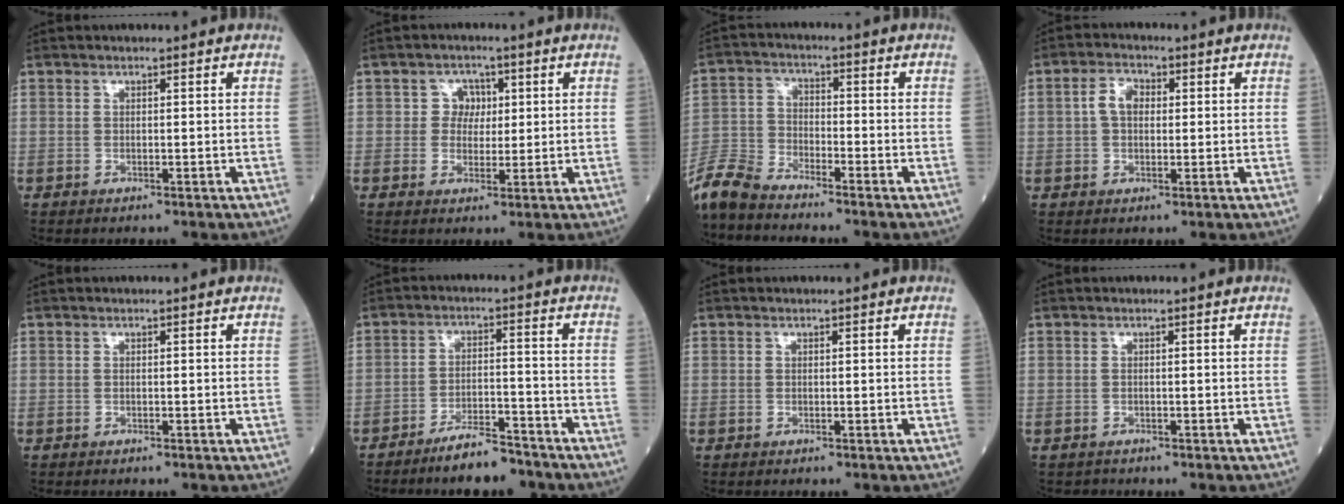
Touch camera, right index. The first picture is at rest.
{"total": 3.2, "force": [0.7, 2.9, 1.1], "torque": [-0.009, 0.004, 0.008]}
{"total": 7.5, "force": [-7.2, 1.0, 1.9], "torque": [-0.043, -0.011, -0.147]}
{"total": 3.8, "force": [0.6, 2.4, 2.9], "torque": [-0.061, 0.014, 0.010]}
{"total": 0.0}
{"total": 6.7, "force": [-5.7, 1.4, 3.2], "torque": [-0.056, -0.005, -0.102]}
{"total": 0.0}
{"total": 0.6, "force": [-0.5, 0.2, -0.2], "torque": [-0.002, -0.001, -0.011]}